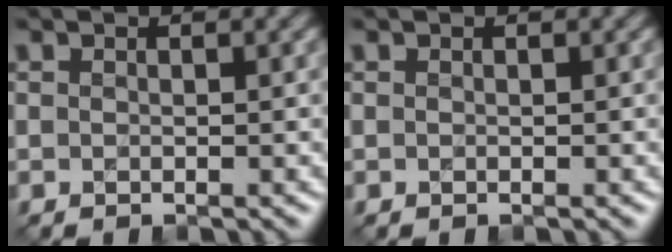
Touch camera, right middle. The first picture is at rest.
{"total": 0.0}